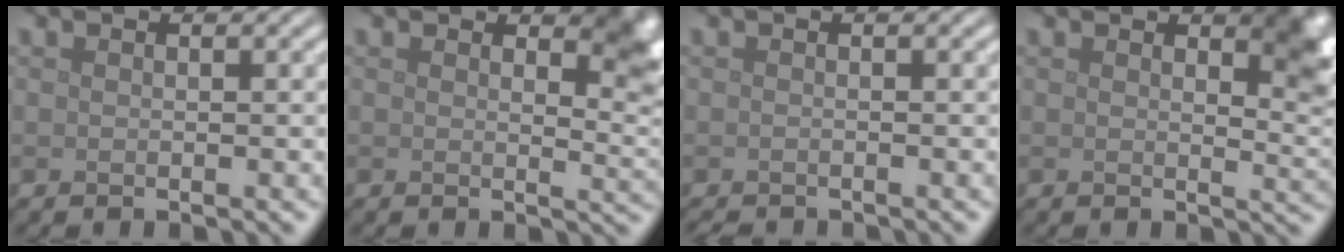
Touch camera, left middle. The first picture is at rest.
{"total": 3.6, "force": [1.8, 1.7, 2.7], "torque": [-0.026, -0.009, 0.027]}
{"total": 1.7, "force": [-1.7, 0.2, 0.4], "torque": [0.001, -0.009, -0.027]}
{"total": 4.2, "force": [2.0, 1.5, 3.3], "torque": [-0.032, -0.003, 0.031]}